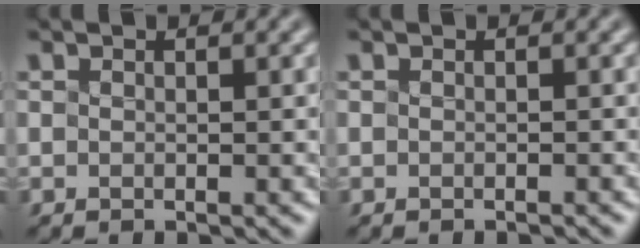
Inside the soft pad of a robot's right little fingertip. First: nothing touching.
{"total": 0.7, "force": [-0.6, 0.0, 0.2], "torque": [0.000, 0.001, -0.010]}